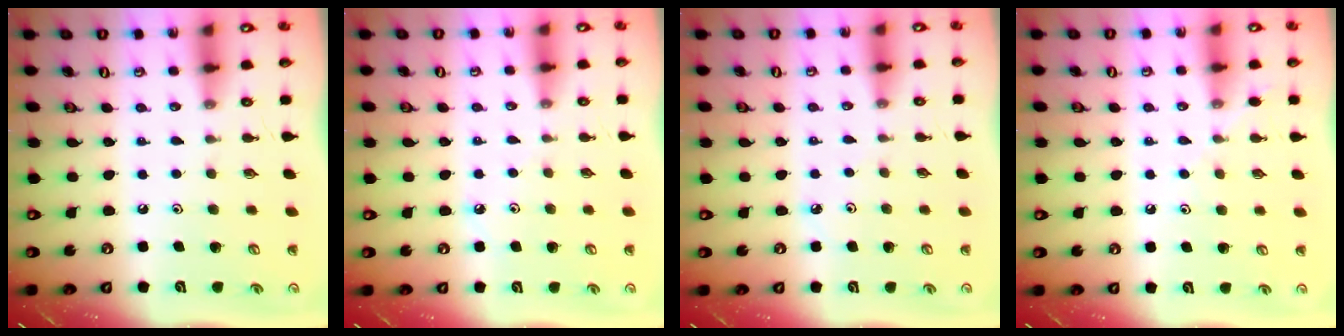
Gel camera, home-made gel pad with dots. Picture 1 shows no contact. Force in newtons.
{"total": 3.7, "press": 3.6, "slide": 0.5}
{"total": 2.6, "press": 2.6, "slide": 0.2}
{"total": 5.5, "press": 5.4, "slide": 0.7}